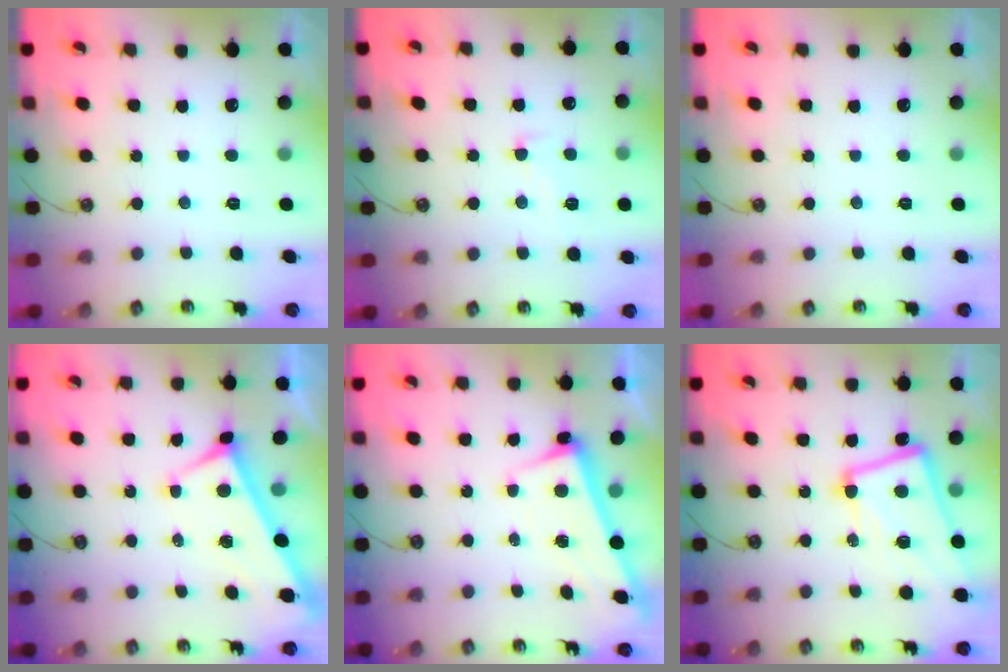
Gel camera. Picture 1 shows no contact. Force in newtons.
{"total": 2.1, "press": 2.0, "slide": 0.8}
{"total": 0.0}
{"total": 2.4, "press": 2.3, "slide": 0.6}
{"total": 2.6, "press": 2.5, "slide": 0.7}
{"total": 10.0, "press": 9.8, "slide": 2.2}